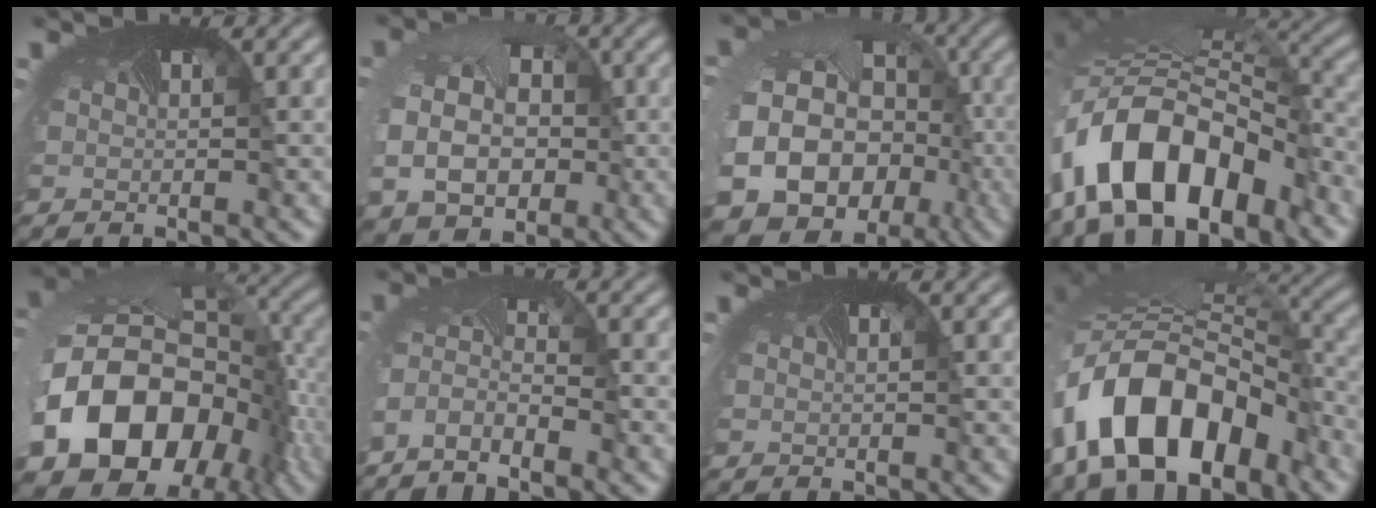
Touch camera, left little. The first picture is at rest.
{"total": 9.6, "force": [-0.6, 7.8, 5.5], "torque": [-0.108, -0.027, -0.006]}
{"total": 24.2, "force": [-8.1, 21.0, 9.0], "torque": [-0.199, -0.072, -0.150]}
{"total": 13.2, "force": [-6.2, 7.8, 8.7], "torque": [-0.182, -0.012, -0.101]}
{"total": 20.2, "force": [-6.4, 16.0, 10.6], "torque": [-0.249, -0.073, -0.108]}
{"total": 2.9, "force": [-2.9, 0.3, 0.5], "torque": [-0.036, -0.012, -0.062]}
{"total": 0.0}
{"total": 14.3, "force": [-7.0, 9.0, 8.7], "torque": [-0.182, -0.015, -0.108]}